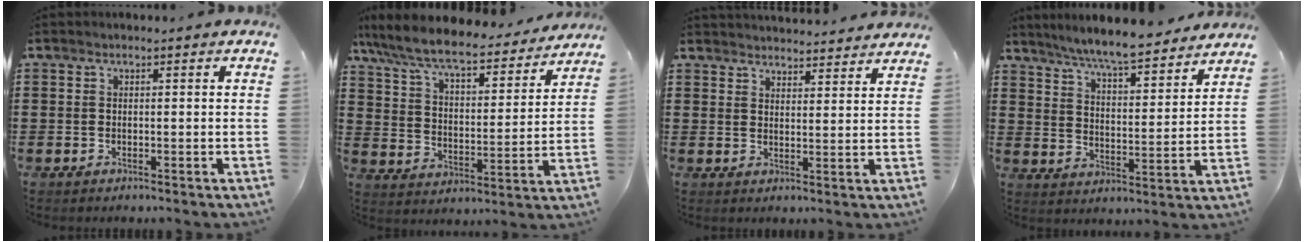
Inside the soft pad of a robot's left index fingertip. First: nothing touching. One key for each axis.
{"total": 8.1, "fx": 7.1, "fy": 1.1, "fz": 3.6, "tx": -0.099, "ty": -0.044, "tz": 0.119}
{"total": 3.3, "fx": 3.3, "fy": 0.0, "fz": -0.3, "tx": -0.005, "ty": -0.017, "tz": 0.062}
{"total": 6.9, "fx": 6.5, "fy": -0.3, "fz": 2.4, "tx": -0.071, "ty": -0.040, "tz": 0.111}